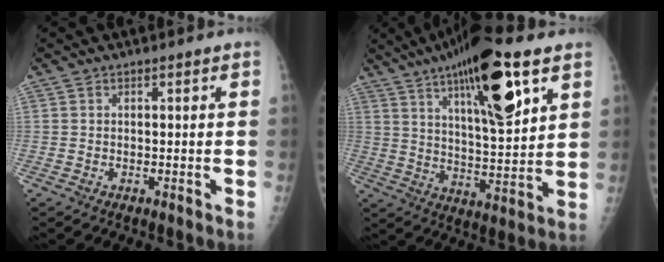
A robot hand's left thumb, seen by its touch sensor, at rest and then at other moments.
{"total": 20.4, "force": [10.3, 5.5, 16.7], "torque": [-0.248, -0.038, 0.165]}